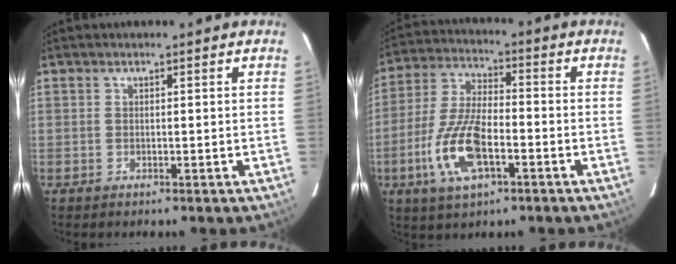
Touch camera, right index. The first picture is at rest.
{"total": 13.6, "force": [-5.1, 5.5, 11.4], "torque": [-0.246, -0.006, -0.094]}